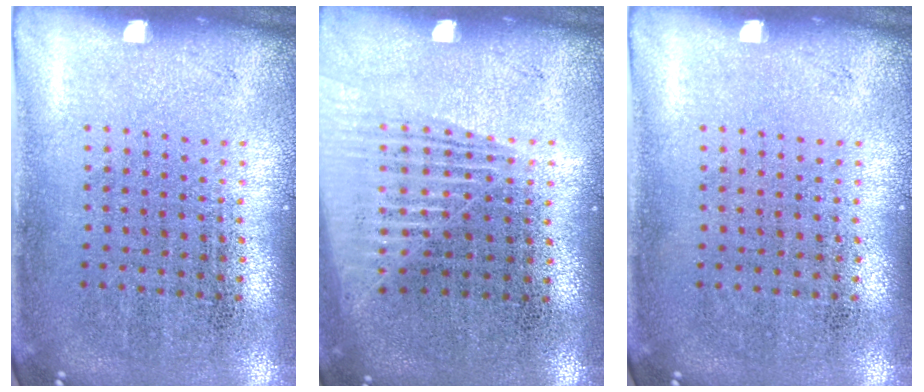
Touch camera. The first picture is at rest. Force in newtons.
{"total": 1.3, "press": 1.3, "slide": 0.2}
{"total": 0.0}